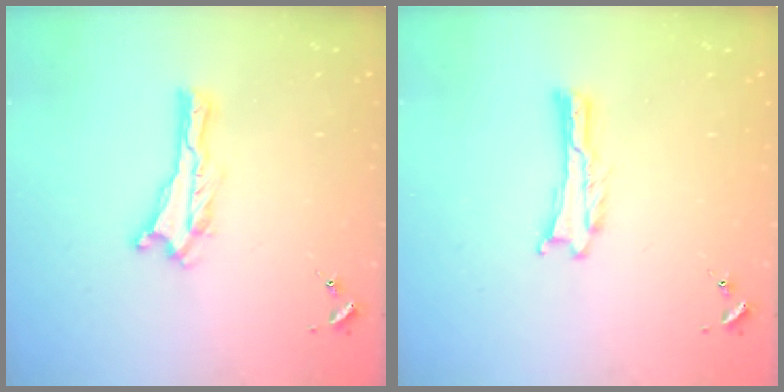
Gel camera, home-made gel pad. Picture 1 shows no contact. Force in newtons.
{"total": 0.0}